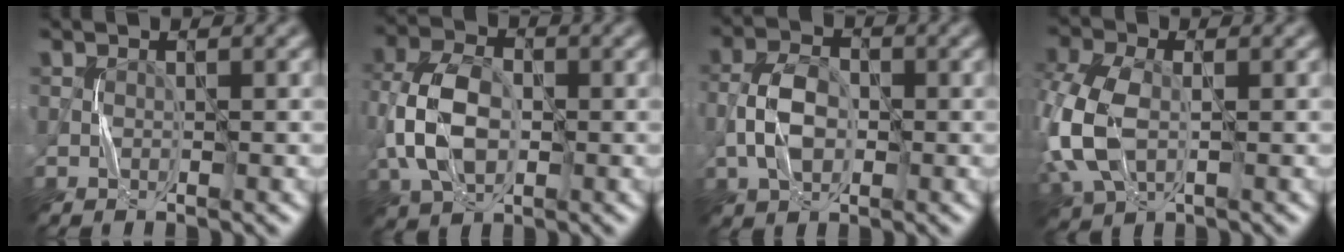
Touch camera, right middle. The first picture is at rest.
{"total": 7.1, "force": [-0.9, 4.6, 5.3], "torque": [-0.118, 0.009, -0.023]}
{"total": 4.4, "force": [-0.8, 2.8, 3.3], "torque": [-0.069, 0.006, -0.019]}
{"total": 8.1, "force": [-0.6, 5.1, 6.2], "torque": [-0.171, 0.002, -0.016]}